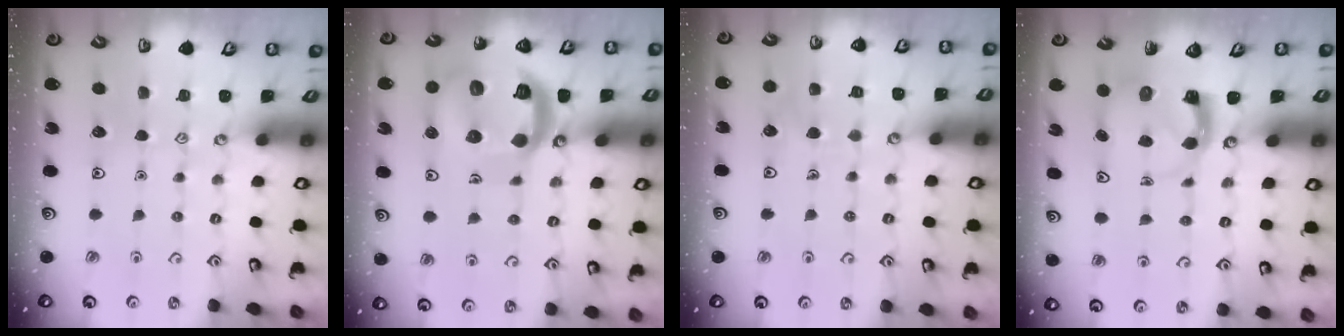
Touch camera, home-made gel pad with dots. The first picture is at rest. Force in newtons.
{"total": 20.6, "press": 20.4, "slide": 2.4}
{"total": 5.5, "press": 5.5, "slide": 0.5}
{"total": 3.8, "press": 3.8, "slide": 0.5}